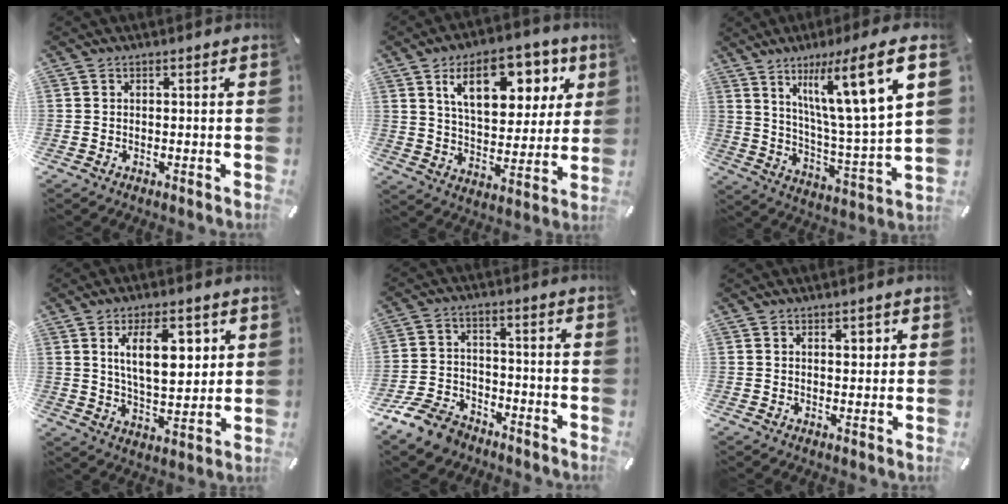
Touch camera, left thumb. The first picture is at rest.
{"total": 17.2, "force": [8.2, 9.5, 11.8], "torque": [-0.172, -0.019, 0.135]}
{"total": 17.7, "force": [10.2, 2.7, 14.2], "torque": [-0.241, -0.047, 0.152]}
{"total": 13.2, "force": [5.0, 6.4, 10.4], "torque": [-0.171, -0.005, 0.081]}
{"total": 9.9, "force": [-7.7, 5.2, 3.4], "torque": [-0.065, 0.045, -0.144]}
{"total": 2.5, "force": [0.9, 1.6, 1.7], "torque": [-0.013, -0.003, 0.007]}